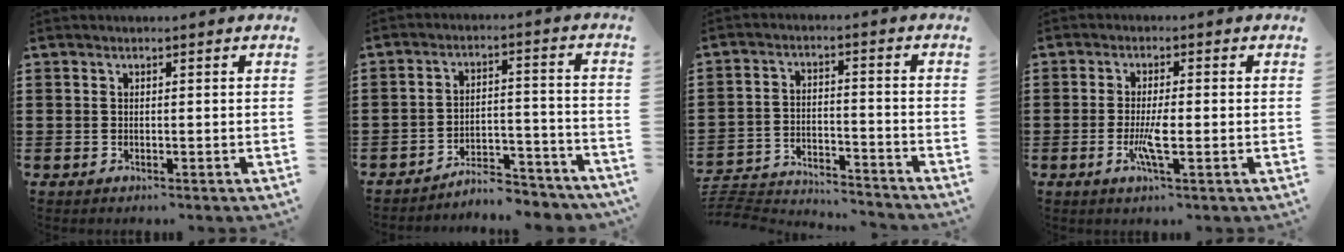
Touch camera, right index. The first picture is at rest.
{"total": 5.5, "force": [-5.4, 0.7, 1.1], "torque": [-0.018, 0.015, -0.107]}
{"total": 4.4, "force": [-4.4, 0.5, 0.7], "torque": [-0.029, -0.003, -0.095]}
{"total": 4.0, "force": [-1.1, 0.5, 3.8], "torque": [-0.088, -0.011, -0.026]}